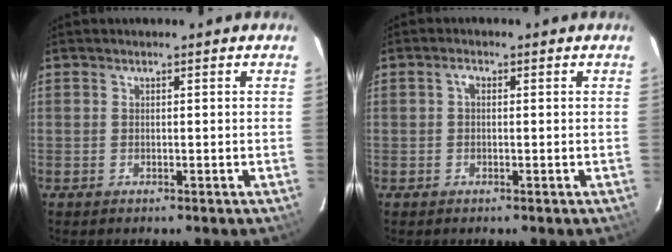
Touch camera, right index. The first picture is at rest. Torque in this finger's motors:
{"motor_torque": [0.16, -0.08, 0.06, 0.03]}